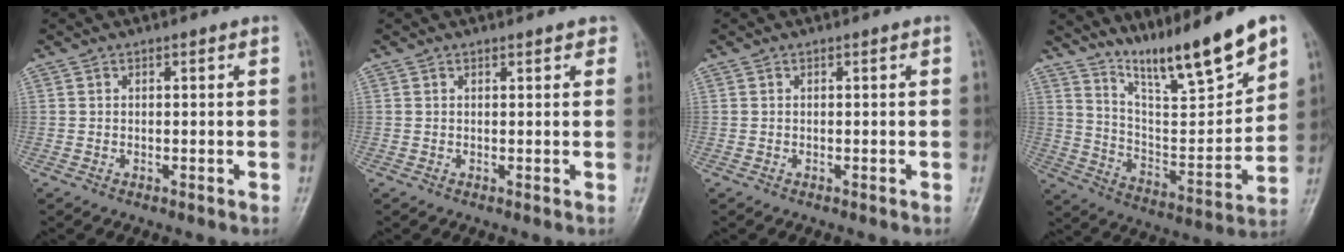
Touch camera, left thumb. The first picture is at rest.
{"total": 1.4, "force": [1.0, 0.6, 0.6], "torque": [0.001, -0.001, 0.008]}
{"total": 0.0}
{"total": 17.1, "force": [12.9, 2.0, 11.1], "torque": [-0.156, -0.078, 0.231]}